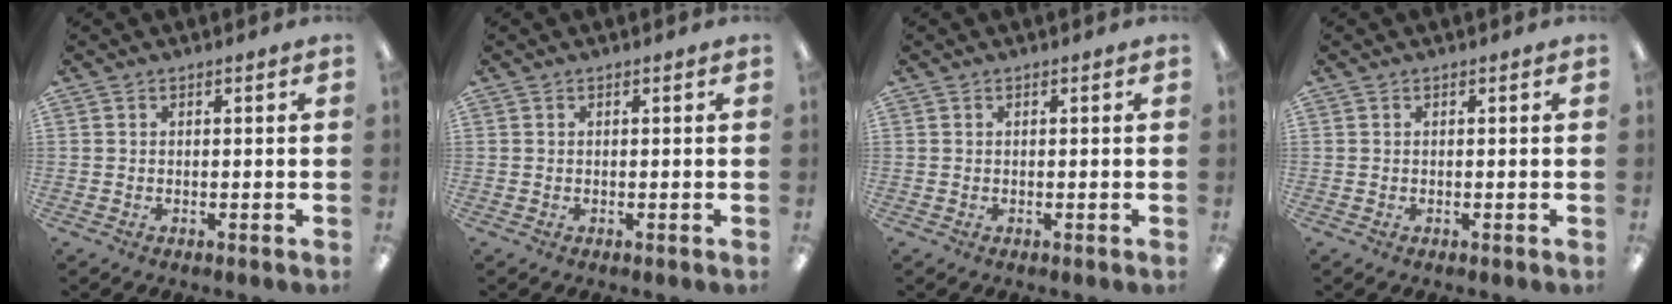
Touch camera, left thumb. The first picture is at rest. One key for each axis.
{"total": 0.0}
{"total": 0.0}
{"total": 0.0}